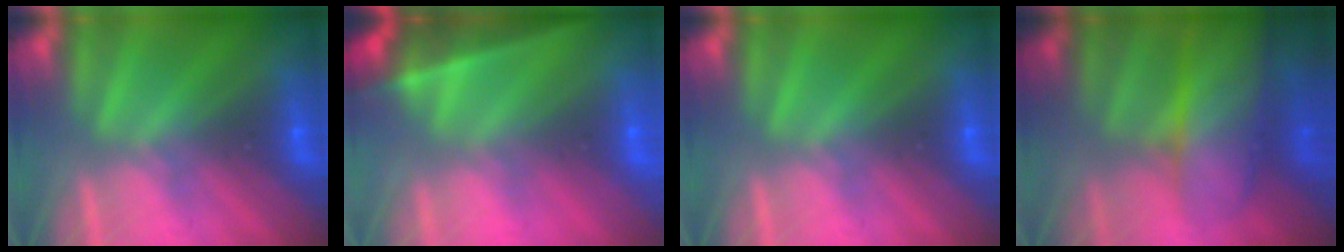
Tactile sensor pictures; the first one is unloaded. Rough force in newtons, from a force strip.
{"total": 11.5}
{"total": 0.0}
{"total": 9.5}